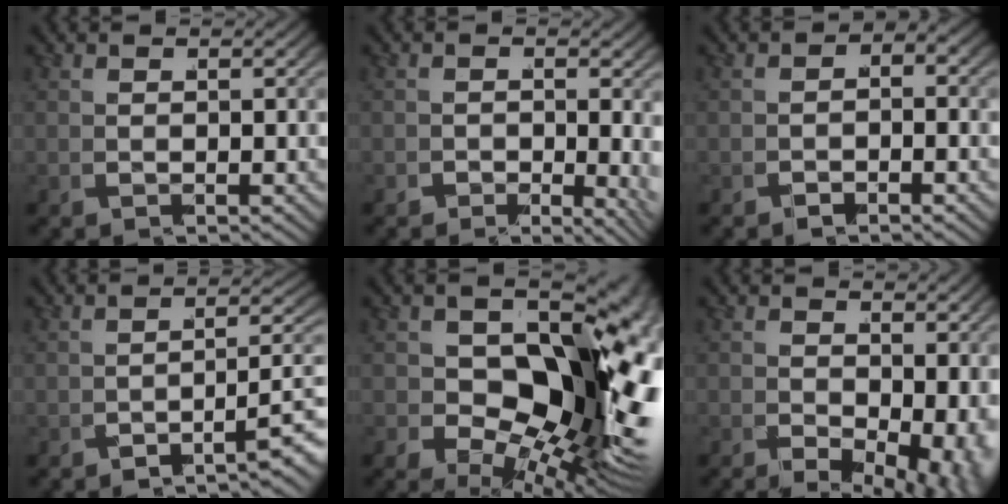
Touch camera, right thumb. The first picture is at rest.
{"total": 2.4, "force": [-1.0, 1.3, 1.8], "torque": [-0.025, -0.023, -0.014]}
{"total": 1.7, "force": [-1.4, 0.9, 0.4], "torque": [-0.014, -0.013, -0.024]}
{"total": 4.8, "force": [-3.1, 1.3, 3.4], "torque": [-0.046, -0.002, -0.050]}
{"total": 19.1, "force": [-1.5, 11.8, 14.9], "torque": [-0.250, -0.078, 0.008]}
{"total": 6.4, "force": [-1.5, 4.0, 4.8], "torque": [-0.082, -0.043, -0.005]}